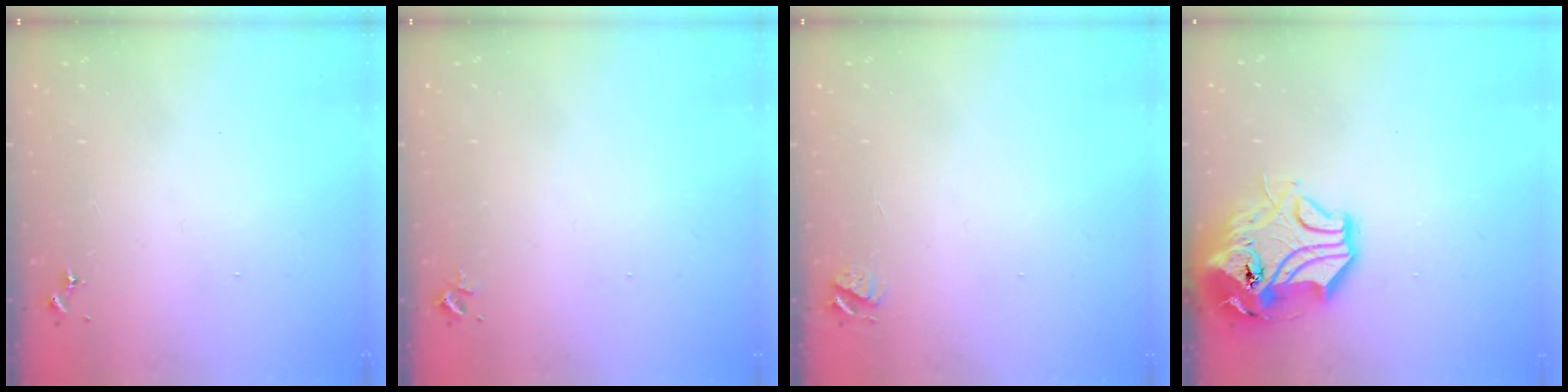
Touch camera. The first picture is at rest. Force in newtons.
{"total": 2.4, "press": 2.4, "slide": 0.3}
{"total": 3.9, "press": 3.9, "slide": 0.4}
{"total": 17.8, "press": 17.5, "slide": 2.8}